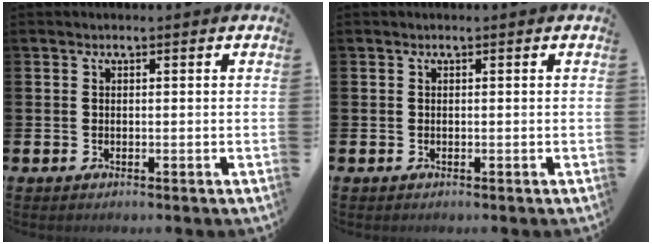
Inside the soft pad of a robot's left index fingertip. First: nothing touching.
{"total": 0.0}